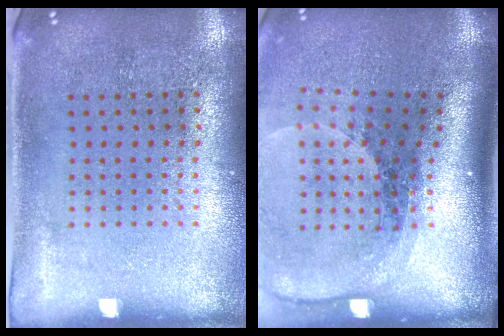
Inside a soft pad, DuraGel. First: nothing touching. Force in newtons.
{"total": 2.1, "press": 1.6, "slide": 1.3}